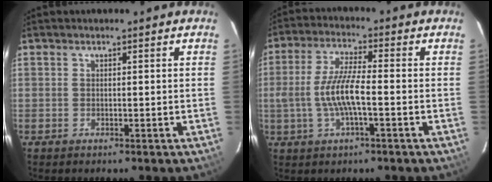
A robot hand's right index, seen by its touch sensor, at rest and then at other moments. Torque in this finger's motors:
{"motor_torque": [0.85, -0.51, 0.79, 0.20]}